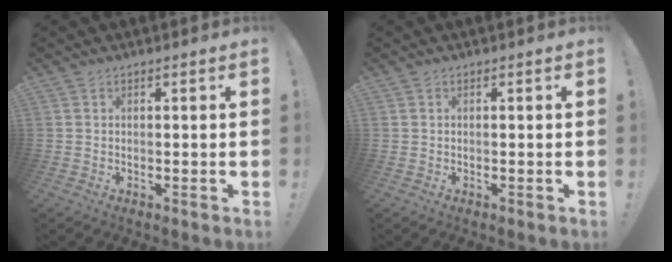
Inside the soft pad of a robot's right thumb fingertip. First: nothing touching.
{"total": 0.0}